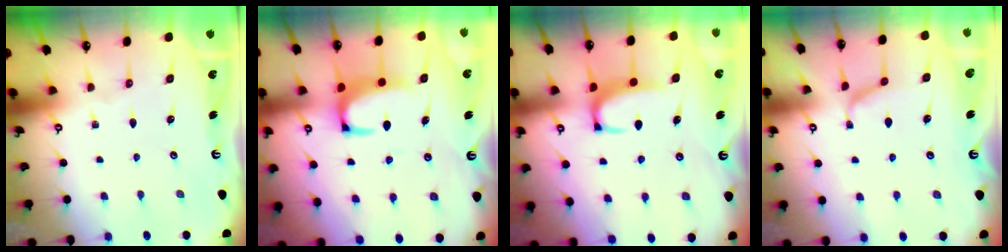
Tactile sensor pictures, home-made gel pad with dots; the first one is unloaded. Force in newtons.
{"total": 2.1, "press": 1.8, "slide": 0.9}
{"total": 2.3, "press": 2.3, "slide": 0.6}
{"total": 2.3, "press": 2.0, "slide": 1.1}